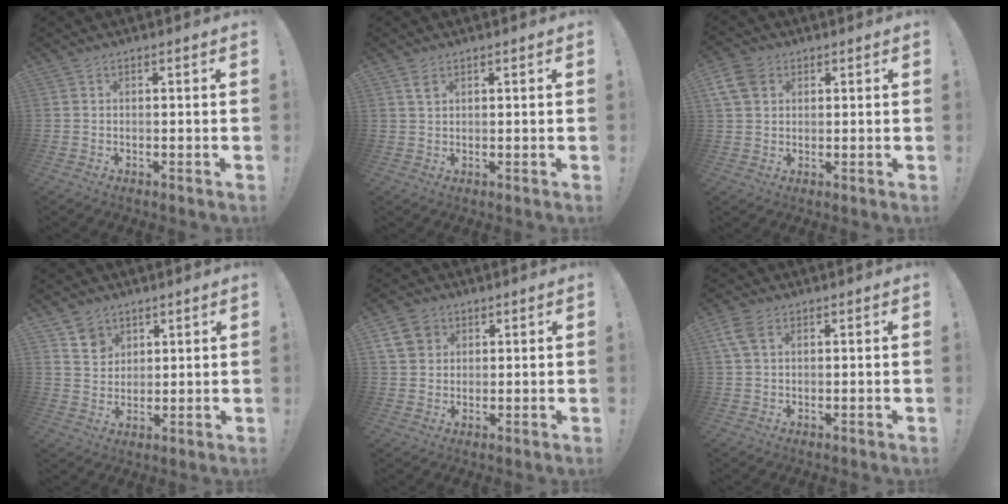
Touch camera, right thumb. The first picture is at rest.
{"total": 2.2, "force": [1.3, 1.1, 1.4], "torque": [-0.018, -0.007, 0.022]}
{"total": 7.7, "force": [2.9, 5.8, 4.1], "torque": [-0.089, -0.001, 0.058]}
{"total": 6.8, "force": [4.2, 5.2, 1.1], "torque": [-0.009, -0.030, 0.081]}
{"total": 7.7, "force": [3.5, 6.1, 3.1], "torque": [-0.048, -0.007, 0.073]}
{"total": 5.2, "force": [2.0, 3.2, 3.6], "torque": [-0.076, 0.003, 0.040]}